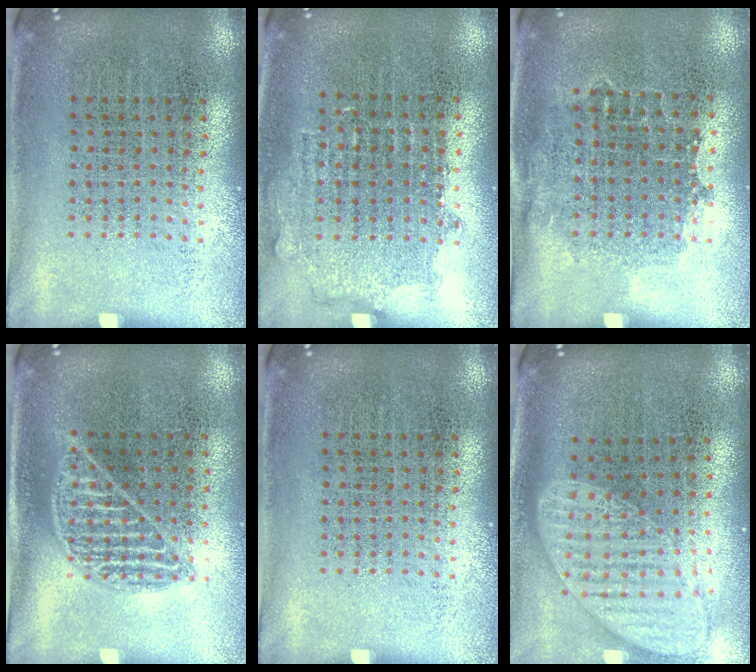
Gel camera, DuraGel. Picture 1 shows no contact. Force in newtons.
{"total": 0.8, "press": 0.7, "slide": 0.4}
{"total": 0.8, "press": 0.7, "slide": 0.5}
{"total": 1.0, "press": 0.9, "slide": 0.3}
{"total": 0.0}
{"total": 1.9, "press": 1.5, "slide": 1.1}